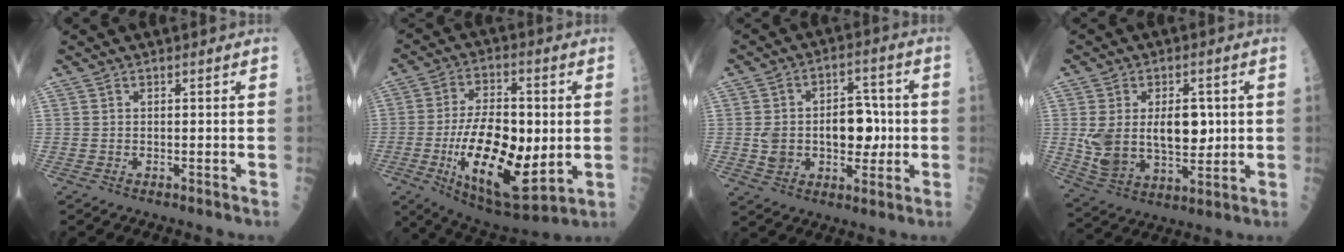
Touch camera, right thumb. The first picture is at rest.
{"total": 21.9, "force": [-2.9, 9.6, 19.5], "torque": [-0.327, -0.011, -0.031]}
{"total": 12.8, "force": [-0.4, 8.6, 9.5], "torque": [-0.108, 0.024, 0.001]}
{"total": 15.2, "force": [1.3, 9.1, 12.1], "torque": [-0.195, -0.008, 0.039]}